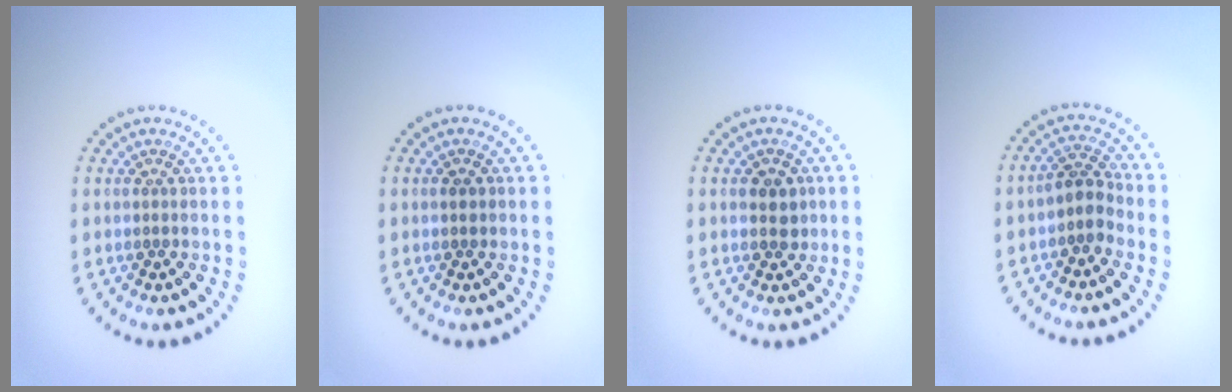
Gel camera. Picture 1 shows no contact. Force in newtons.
{"total": 1.0, "press": 1.0, "slide": 0.2}
{"total": 1.8, "press": 1.7, "slide": 0.4}
{"total": 2.4, "press": 1.9, "slide": 1.5}